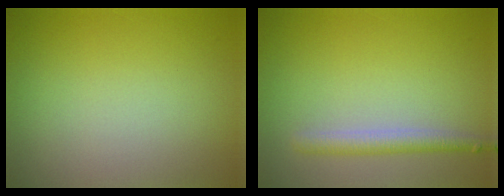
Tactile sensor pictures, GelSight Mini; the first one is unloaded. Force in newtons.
{"total": 2.3, "press": 2.3, "slide": 0.1}